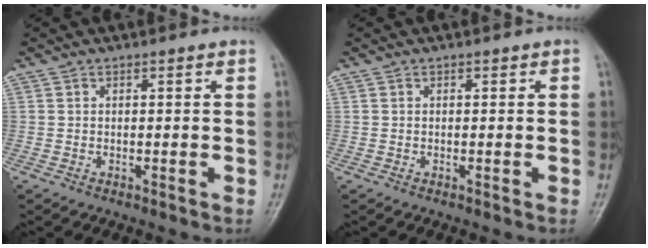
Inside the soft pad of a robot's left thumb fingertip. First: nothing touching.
{"total": 0.0}